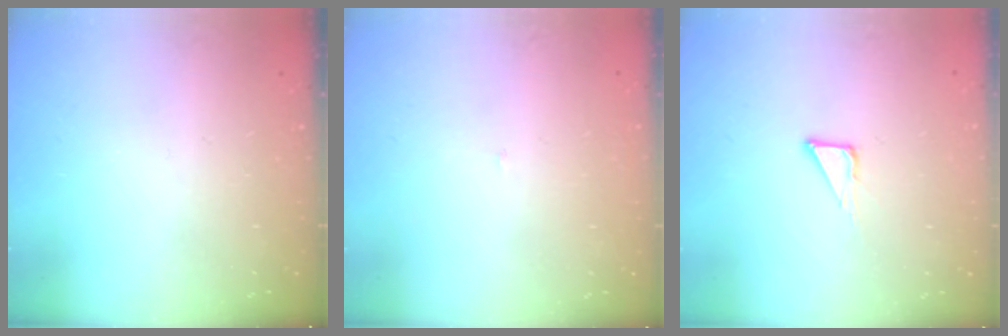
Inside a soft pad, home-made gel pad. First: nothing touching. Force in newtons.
{"total": 2.1, "press": 2.1, "slide": 0.1}
{"total": 3.9, "press": 3.9, "slide": 0.3}